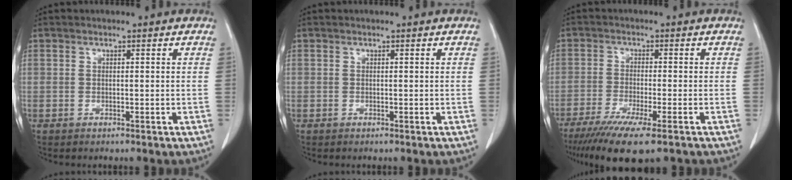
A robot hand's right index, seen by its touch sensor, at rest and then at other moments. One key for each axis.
{"total": 0.0}
{"total": 10.8, "fx": -7.4, "fy": 1.1, "fz": 7.7, "tx": -0.125, "ty": -0.025, "tz": -0.117}